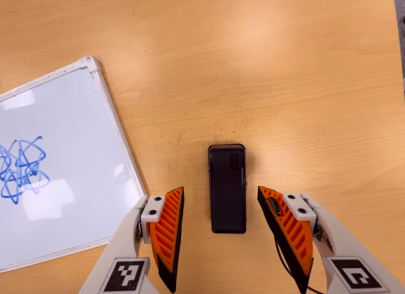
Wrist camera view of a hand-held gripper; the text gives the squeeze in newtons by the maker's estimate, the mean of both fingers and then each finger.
{"total": 0.0}